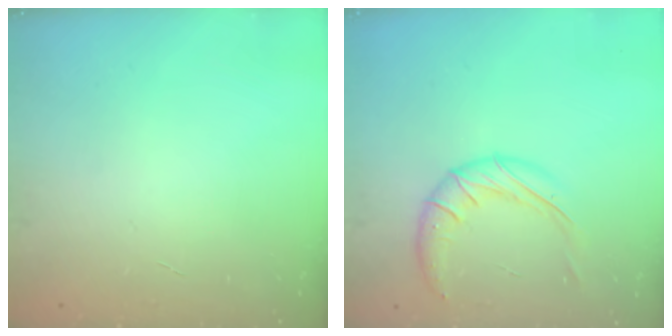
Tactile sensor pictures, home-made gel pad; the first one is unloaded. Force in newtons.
{"total": 10.5, "press": 10.5, "slide": 0.8}